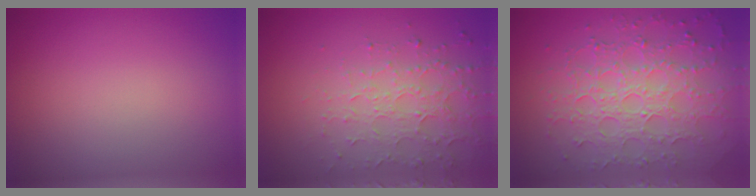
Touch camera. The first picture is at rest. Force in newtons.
{"total": 4.5, "press": 3.3, "slide": 3.1}
{"total": 7.7, "press": 5.6, "slide": 5.2}